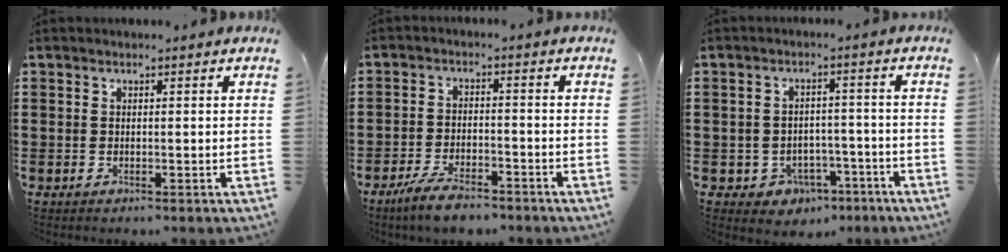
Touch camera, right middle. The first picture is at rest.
{"total": 5.0, "force": [-4.1, 1.1, 2.6], "torque": [-0.058, 0.000, -0.081]}
{"total": 3.4, "force": [-2.6, 2.1, 0.6], "torque": [-0.024, 0.006, -0.054]}